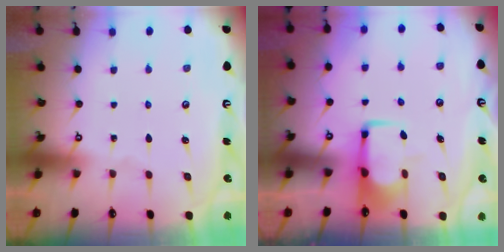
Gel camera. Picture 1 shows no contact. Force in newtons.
{"total": 6.6, "press": 6.6, "slide": 1.0}